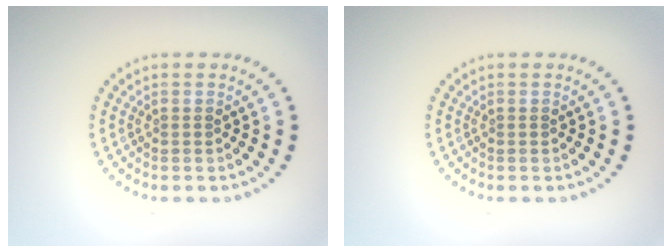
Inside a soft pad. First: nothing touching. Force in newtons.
{"total": 0.0}